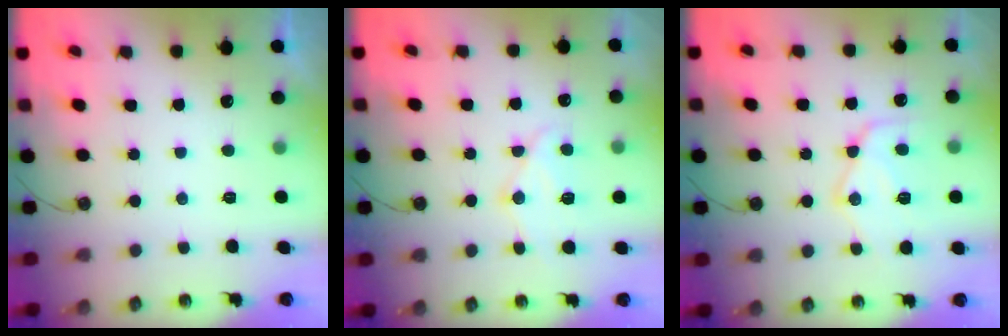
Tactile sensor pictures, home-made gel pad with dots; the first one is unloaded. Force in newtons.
{"total": 11.5, "press": 11.5, "slide": 0.7}
{"total": 13.5, "press": 13.4, "slide": 1.2}